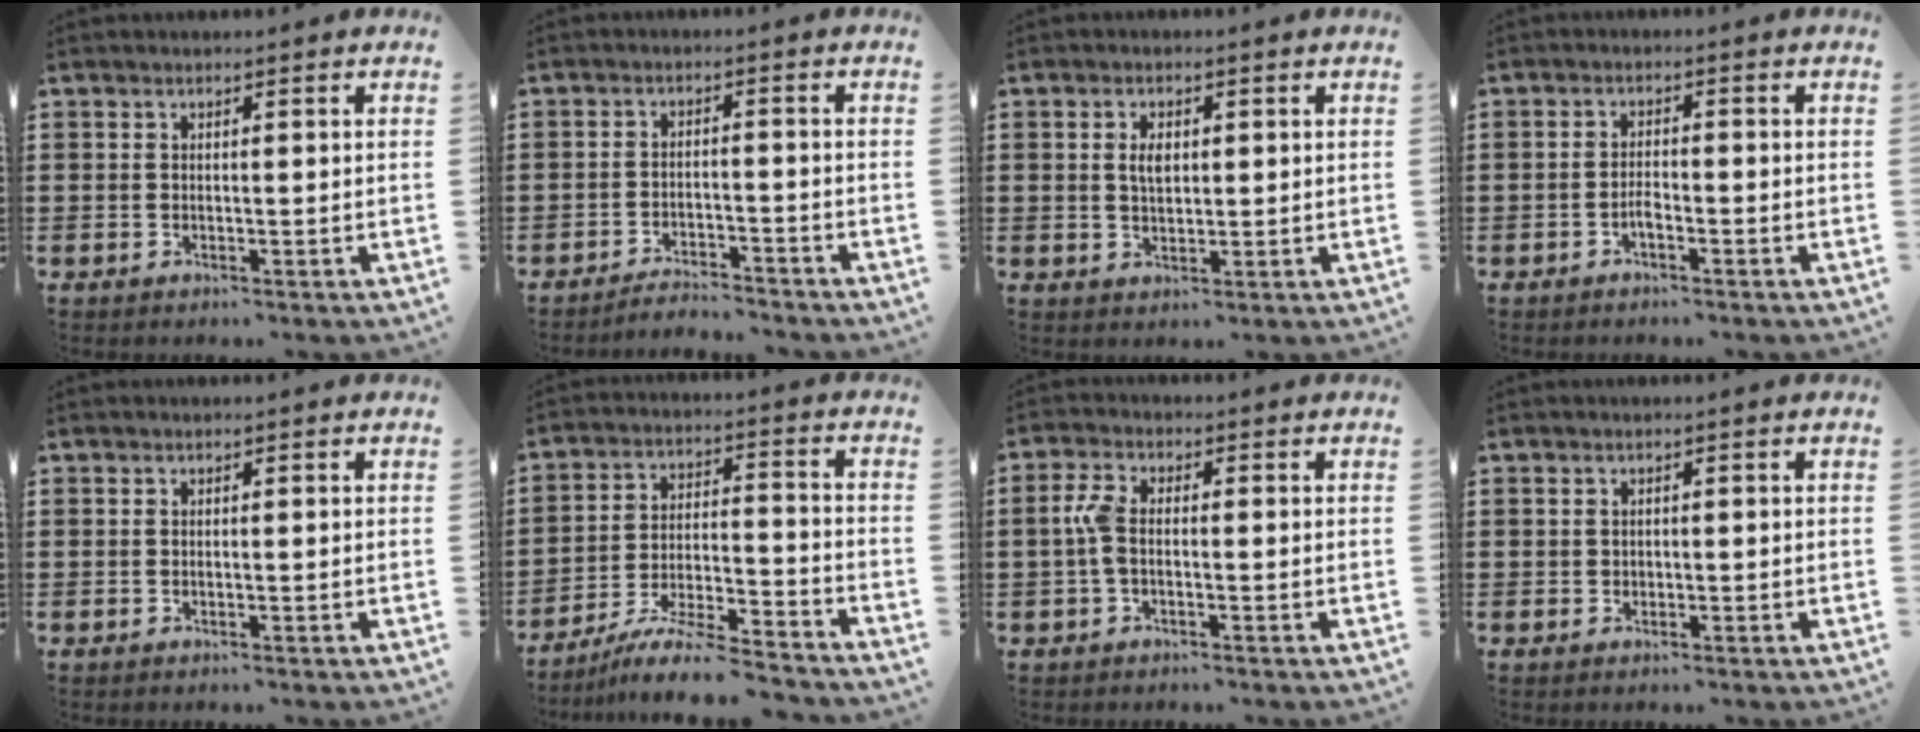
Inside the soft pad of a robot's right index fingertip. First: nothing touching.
{"total": 3.1, "force": [-3.1, 0.0, 0.0], "torque": [-0.006, 0.001, -0.065]}
{"total": 2.8, "force": [0.6, 1.4, 2.4], "torque": [-0.049, 0.008, 0.008]}
{"total": 2.0, "force": [-1.2, 0.6, 1.5], "torque": [-0.030, 0.002, -0.022]}
{"total": 0.0}
{"total": 8.2, "force": [-7.5, 0.3, 3.3], "torque": [-0.060, 0.003, -0.149]}
{"total": 3.9, "force": [-0.4, 1.8, 3.4], "torque": [-0.093, -0.005, -0.016]}
{"total": 0.7, "force": [0.2, 0.6, 0.1], "torque": [-0.004, 0.003, 0.005]}